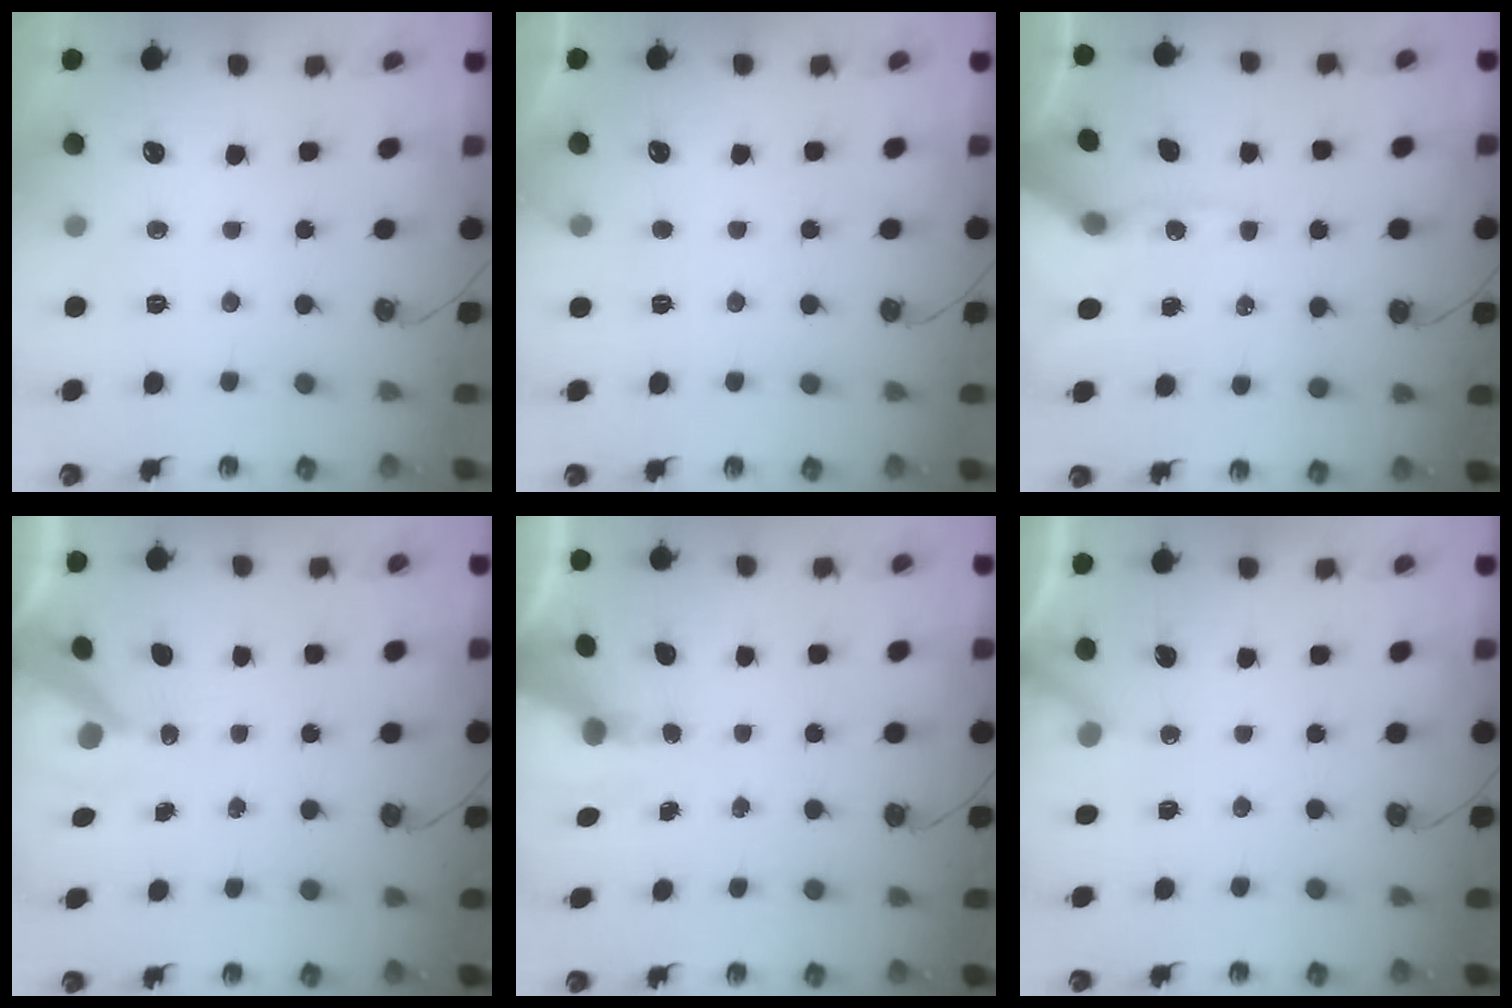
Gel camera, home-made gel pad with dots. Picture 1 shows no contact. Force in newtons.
{"total": 4.6, "press": 4.6, "slide": 0.3}
{"total": 11.3, "press": 11.2, "slide": 1.6}
{"total": 9.0, "press": 8.9, "slide": 0.8}
{"total": 7.7, "press": 7.7, "slide": 0.7}
{"total": 4.3, "press": 4.3, "slide": 0.2}